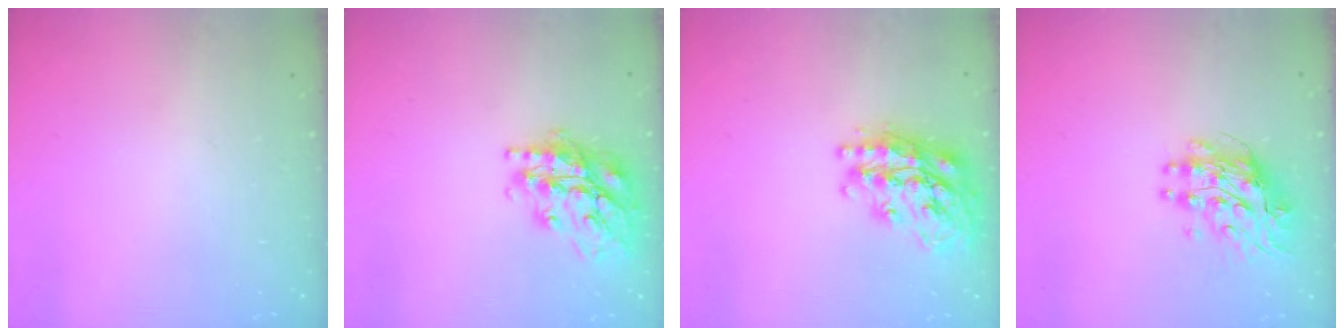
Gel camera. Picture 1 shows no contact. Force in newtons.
{"total": 20.3, "press": 20.3, "slide": 1.6}
{"total": 23.5, "press": 23.4, "slide": 2.0}
{"total": 9.8, "press": 9.7, "slide": 0.8}